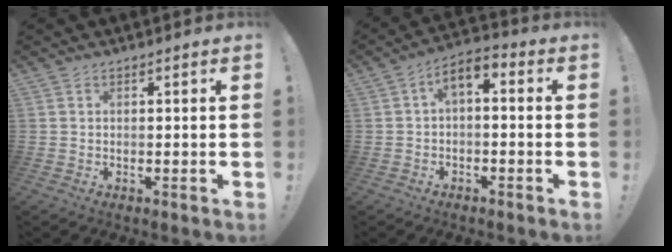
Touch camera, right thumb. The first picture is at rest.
{"total": 4.3, "force": [-0.6, 2.1, 3.7], "torque": [-0.064, 0.004, -0.007]}